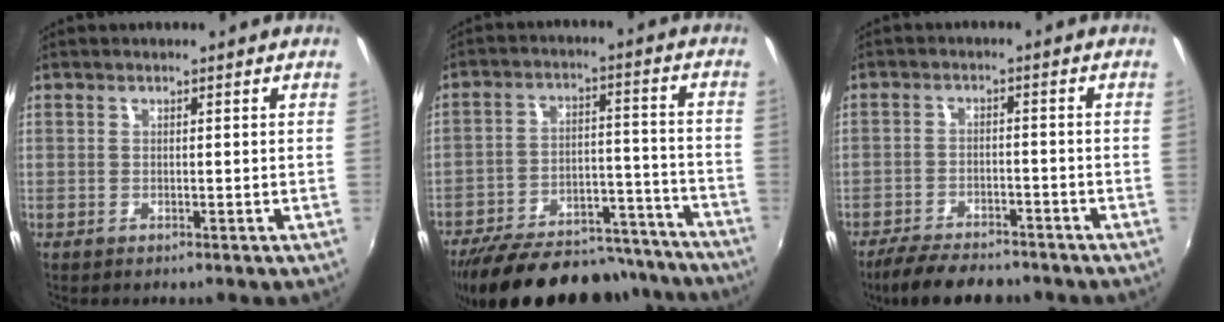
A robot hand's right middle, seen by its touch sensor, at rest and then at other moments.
{"total": 28.4, "force": [-24.4, 9.6, 10.9], "torque": [-0.208, 0.015, -0.319]}
{"total": 10.2, "force": [-8.5, 3.4, 4.6], "torque": [-0.110, -0.015, -0.138]}